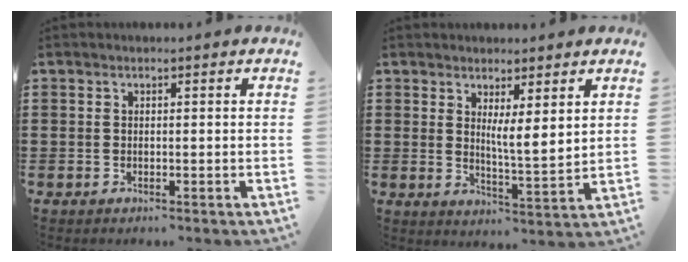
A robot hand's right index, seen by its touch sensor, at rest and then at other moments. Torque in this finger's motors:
{"motor_torque": [0.21, 0.19, 0.36, 0.09]}